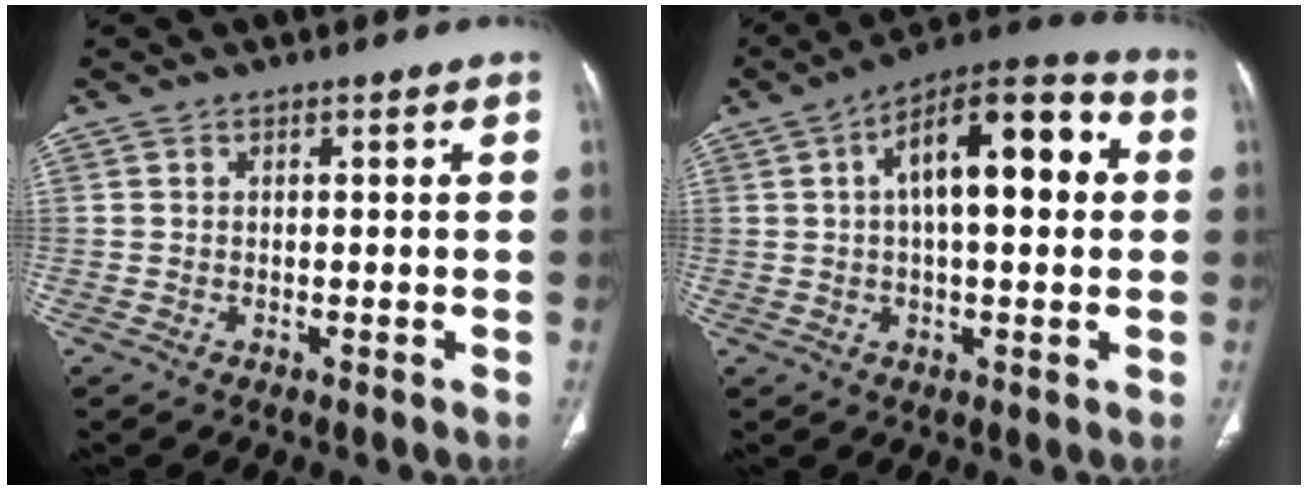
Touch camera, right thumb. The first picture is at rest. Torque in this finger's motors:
{"motor_torque": [0.76, 4.24, 1.22, 0.00, 0.15]}